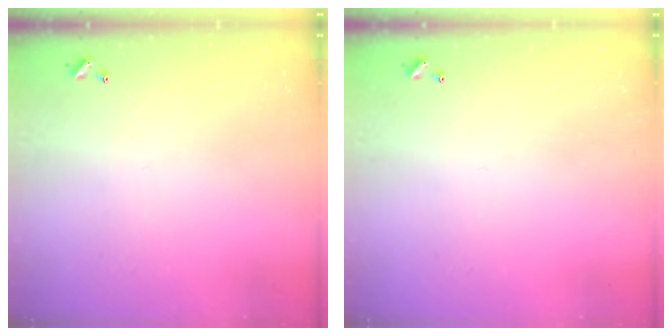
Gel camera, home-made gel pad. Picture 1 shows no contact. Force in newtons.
{"total": 0.0}